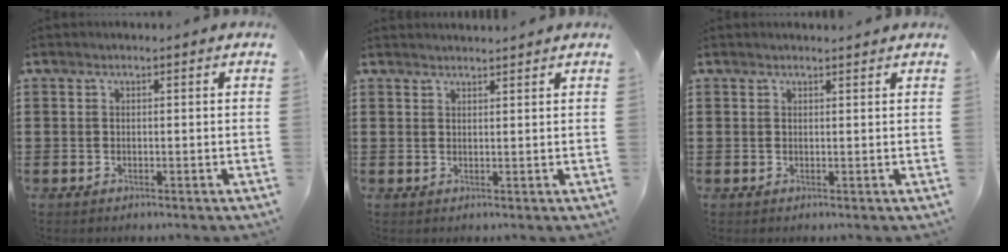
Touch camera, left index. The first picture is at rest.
{"total": 1.2, "force": [1.2, -0.1, 0.0], "torque": [-0.002, -0.002, 0.024]}
{"total": 0.8, "force": [0.8, 0.0, 0.1], "torque": [-0.005, -0.001, 0.015]}